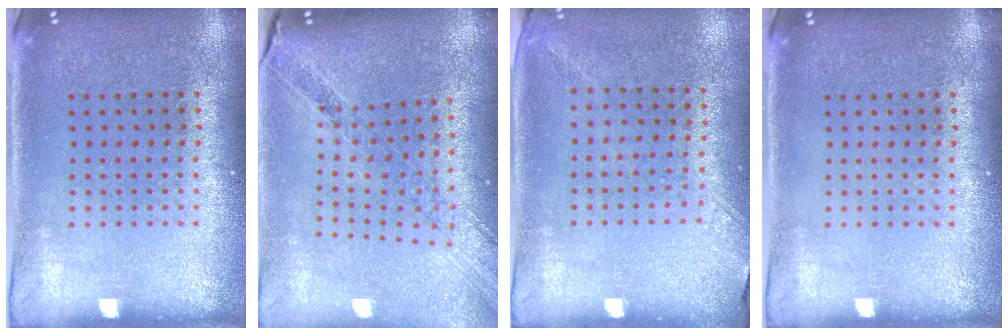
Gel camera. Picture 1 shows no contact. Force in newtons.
{"total": 1.2, "press": 1.2, "slide": 0.3}
{"total": 1.3, "press": 1.0, "slide": 0.8}
{"total": 0.0}